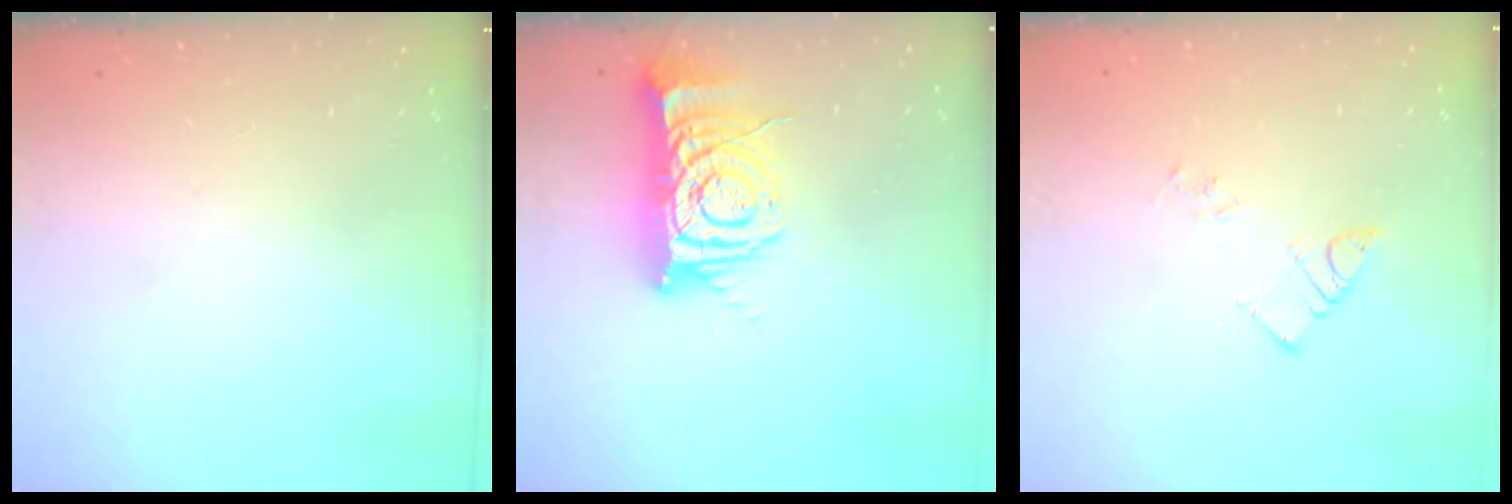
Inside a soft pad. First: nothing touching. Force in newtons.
{"total": 11.5, "press": 11.4, "slide": 1.4}
{"total": 4.0, "press": 3.9, "slide": 0.5}